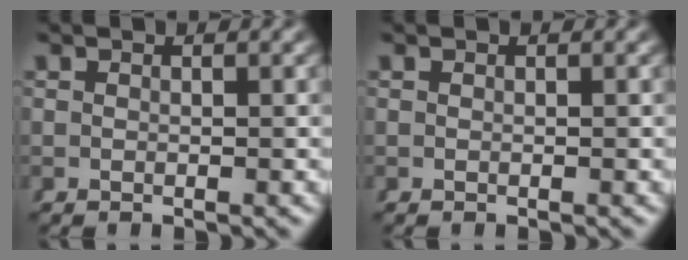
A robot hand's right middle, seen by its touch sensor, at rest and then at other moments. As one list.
[{"total": 0.0}]